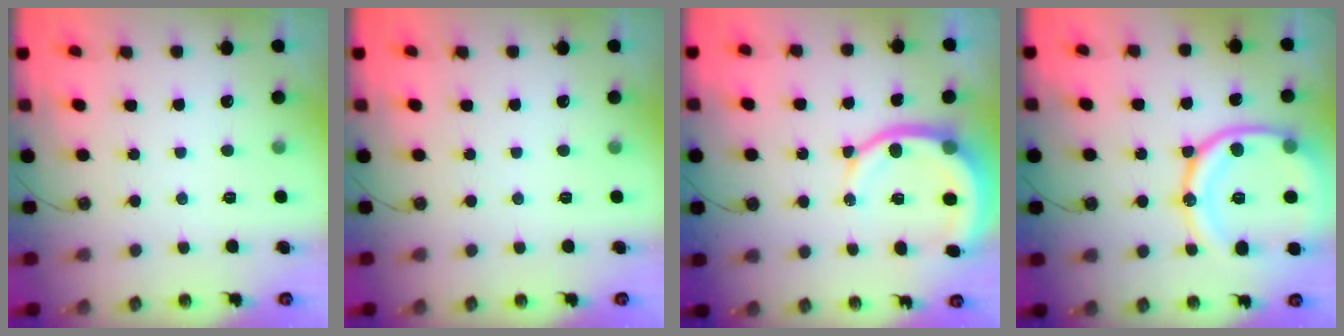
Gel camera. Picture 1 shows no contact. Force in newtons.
{"total": 0.0}
{"total": 11.3, "press": 11.2, "slide": 1.5}
{"total": 20.3, "press": 20.2, "slide": 2.3}